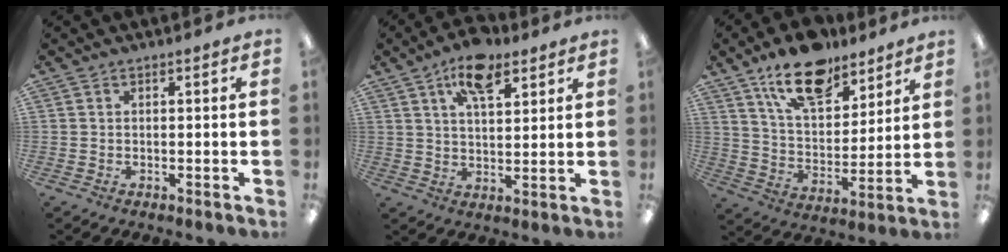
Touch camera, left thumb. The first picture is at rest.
{"total": 11.1, "force": [6.8, 4.8, 7.3], "torque": [-0.114, -0.025, 0.117]}
{"total": 15.8, "force": [11.6, 7.5, 7.7], "torque": [-0.122, -0.061, 0.206]}